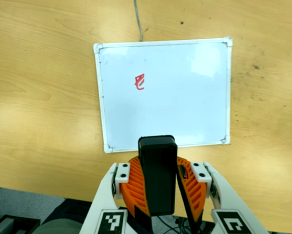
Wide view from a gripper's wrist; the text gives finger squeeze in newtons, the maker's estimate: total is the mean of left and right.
{"total": 10.9, "left": 10.5, "right": 11.2}